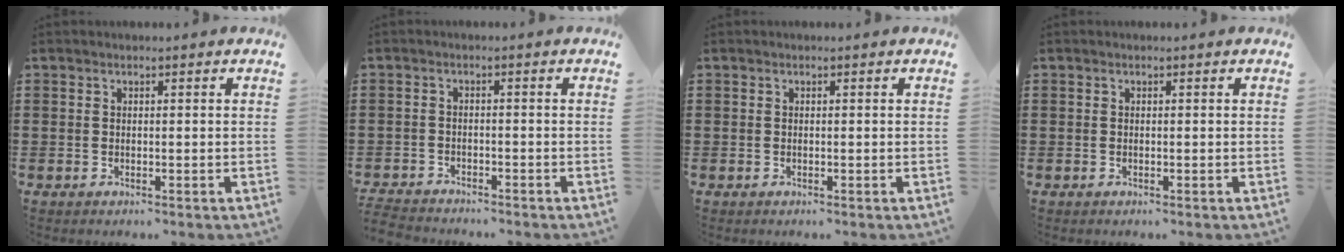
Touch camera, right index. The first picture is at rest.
{"total": 2.4, "force": [-2.4, 0.2, -0.1], "torque": [-0.004, -0.001, -0.052]}
{"total": 0.0}
{"total": 0.0}